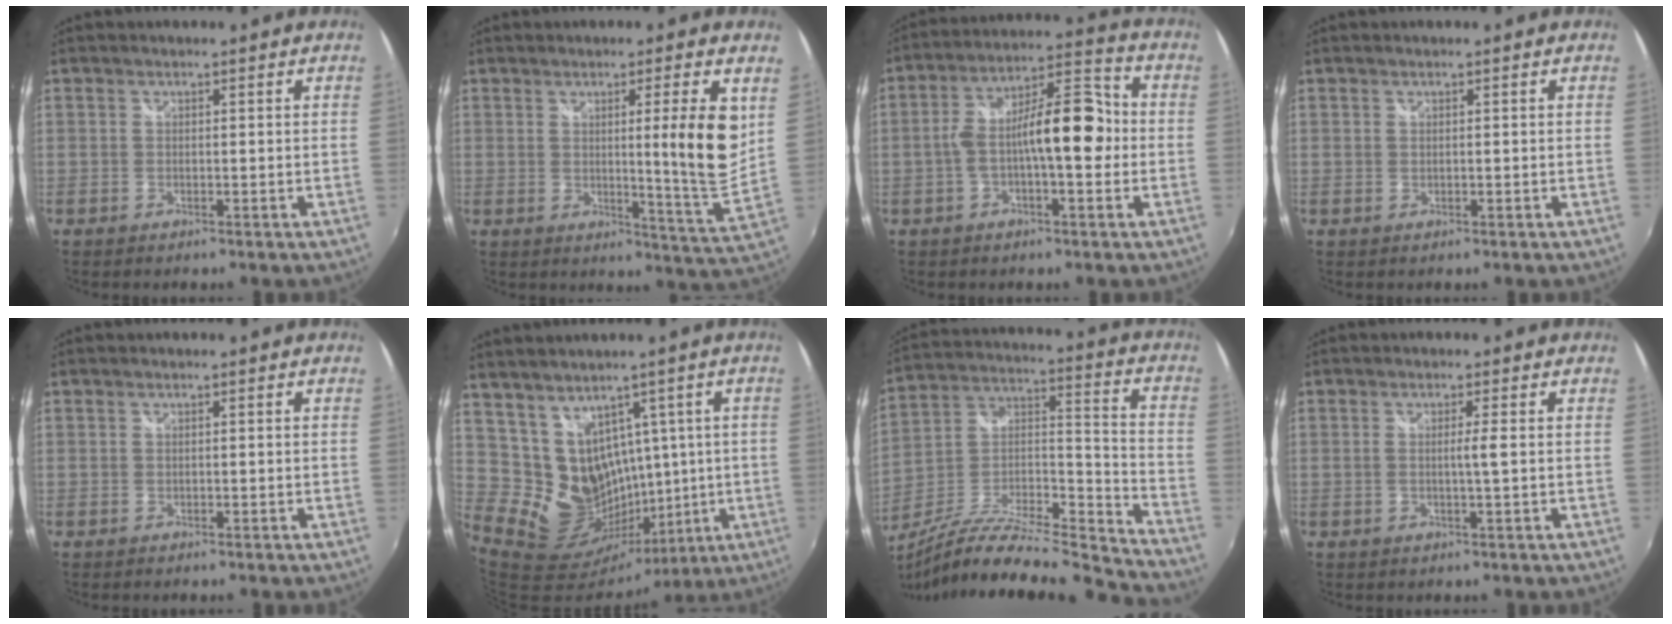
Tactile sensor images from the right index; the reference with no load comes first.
{"total": 10.4, "force": [3.0, -0.8, 9.9], "torque": [-0.146, -0.016, 0.040]}
{"total": 12.2, "force": [-1.5, 3.9, 11.5], "torque": [-0.198, 0.026, -0.028]}
{"total": 0.0}
{"total": 0.0}
{"total": 14.7, "force": [5.8, 12.5, 5.1], "torque": [-0.115, 0.008, 0.137]}
{"total": 20.2, "force": [-17.7, 1.0, 9.7], "torque": [-0.158, -0.010, -0.312]}
{"total": 2.0, "force": [-0.1, -0.7, 1.9], "torque": [-0.033, -0.004, -0.004]}